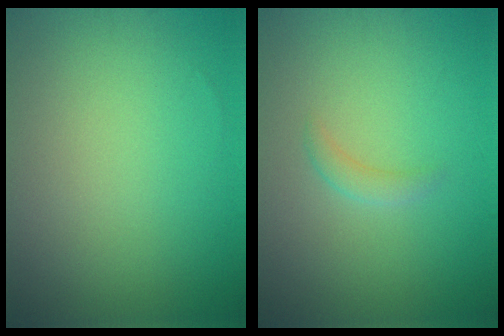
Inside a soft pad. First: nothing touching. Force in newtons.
{"total": 1.2, "press": 1.1, "slide": 0.0}